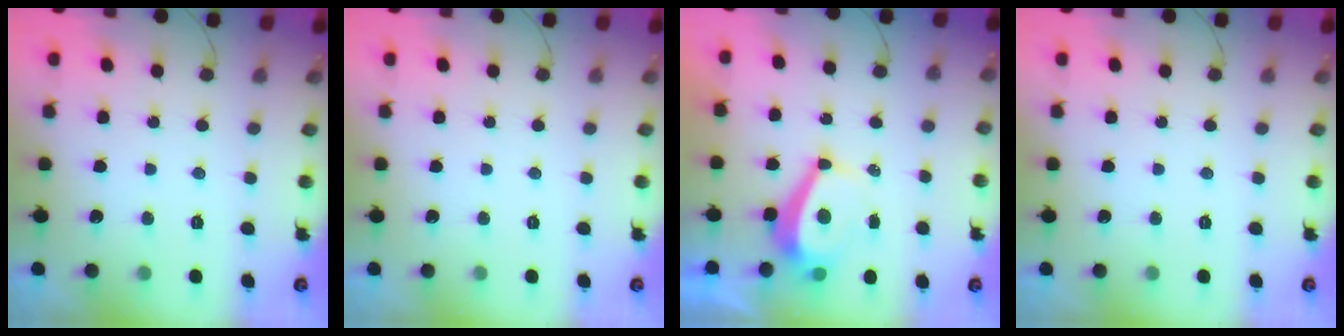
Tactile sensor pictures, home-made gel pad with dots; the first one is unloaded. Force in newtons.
{"total": 0.0}
{"total": 5.6, "press": 5.6, "slide": 0.2}
{"total": 0.0}